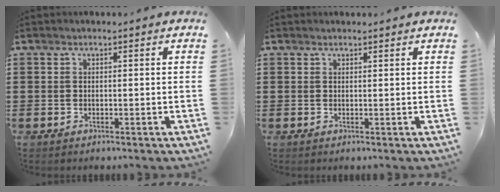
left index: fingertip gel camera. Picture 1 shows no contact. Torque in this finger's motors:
{"motor_torque": [1.41, -0.73, 0.05, -0.01]}